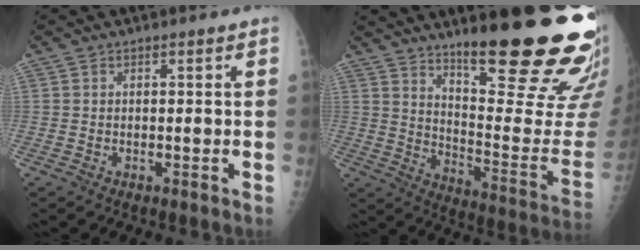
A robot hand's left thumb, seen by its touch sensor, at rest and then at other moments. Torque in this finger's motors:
{"motor_torque": [1.35, 0.82, 1.48, -1.29, 0.14]}